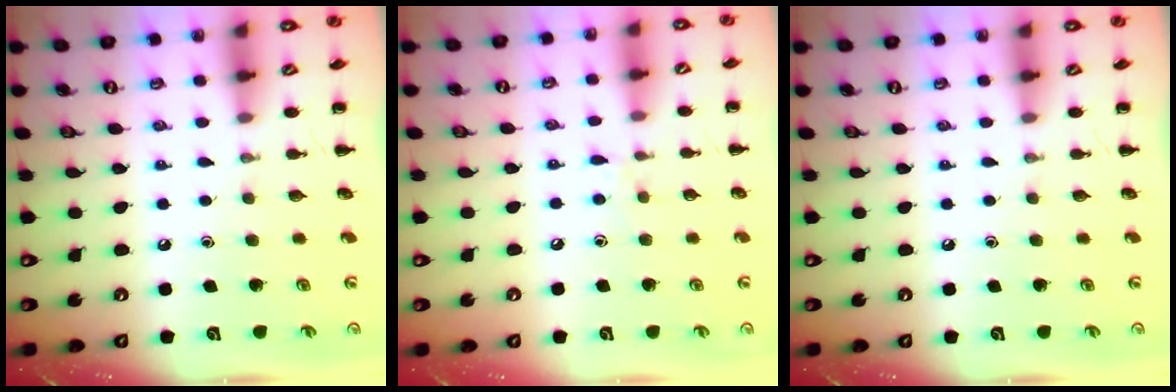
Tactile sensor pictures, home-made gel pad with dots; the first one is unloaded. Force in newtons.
{"total": 5.0, "press": 4.7, "slide": 1.9}
{"total": 0.0}